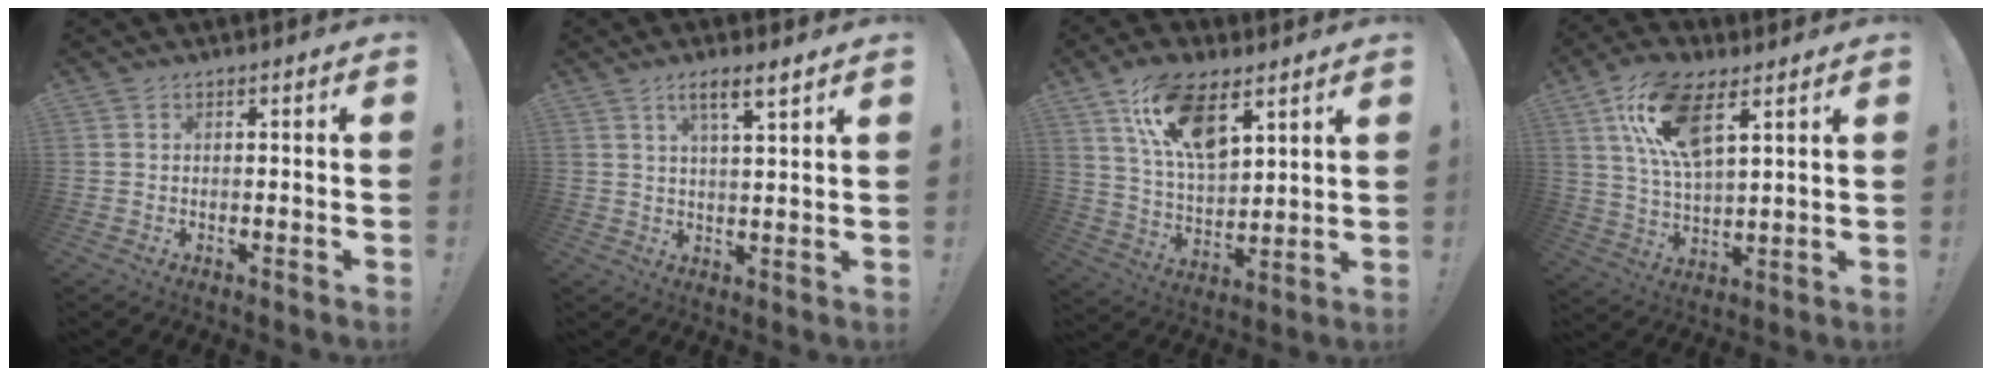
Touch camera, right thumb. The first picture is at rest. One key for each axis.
{"total": 5.7, "fx": 3.7, "fy": 0.4, "fz": 4.3, "tx": -0.075, "ty": -0.016, "tz": 0.059}
{"total": 15.7, "fx": 8.9, "fy": 7.4, "fz": 10.6, "tx": -0.195, "ty": -0.032, "tz": 0.163}
{"total": 16.0, "fx": 7.9, "fy": 6.6, "fz": 12.2, "tx": -0.243, "ty": -0.018, "tz": 0.140}